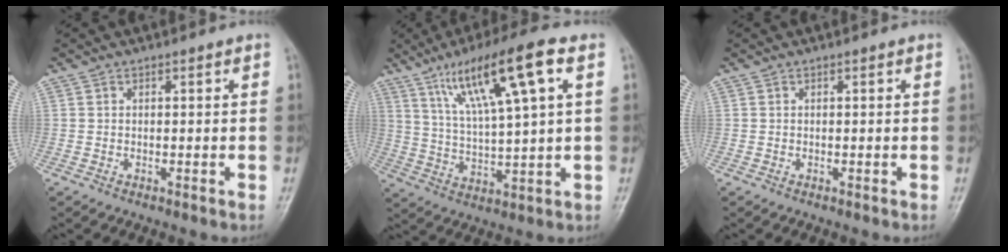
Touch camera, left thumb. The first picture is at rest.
{"total": 15.5, "force": [6.9, 2.3, 13.7], "torque": [-0.247, -0.008, 0.127]}
{"total": 0.0}